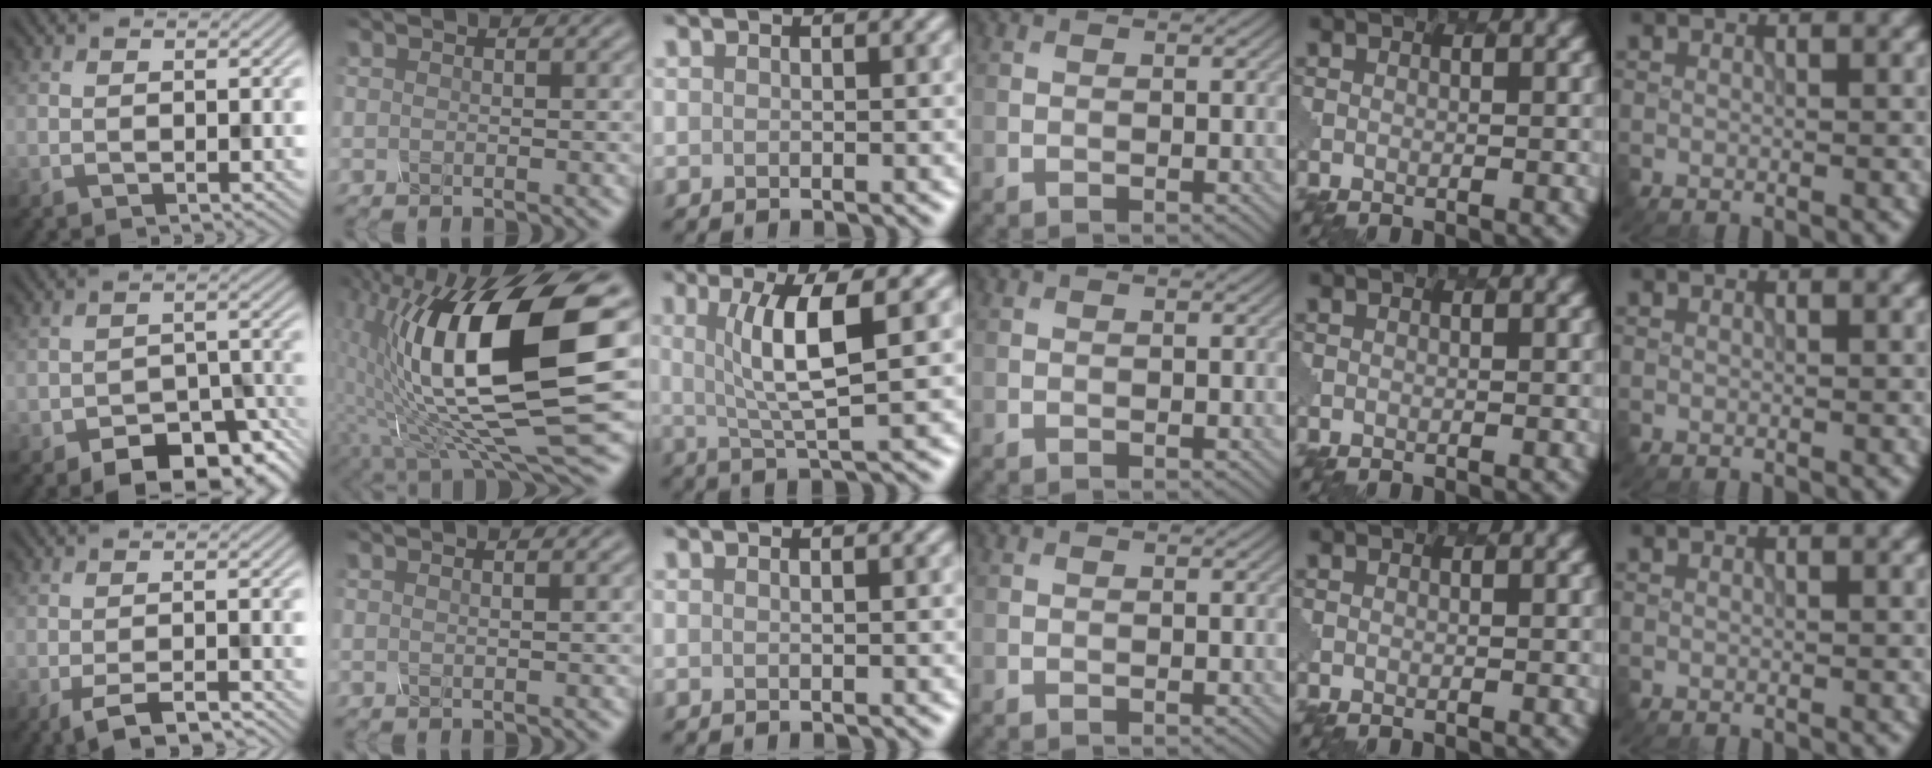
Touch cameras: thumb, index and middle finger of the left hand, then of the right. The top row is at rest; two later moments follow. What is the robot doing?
{"motion": "shake", "object": "salt shaker"}